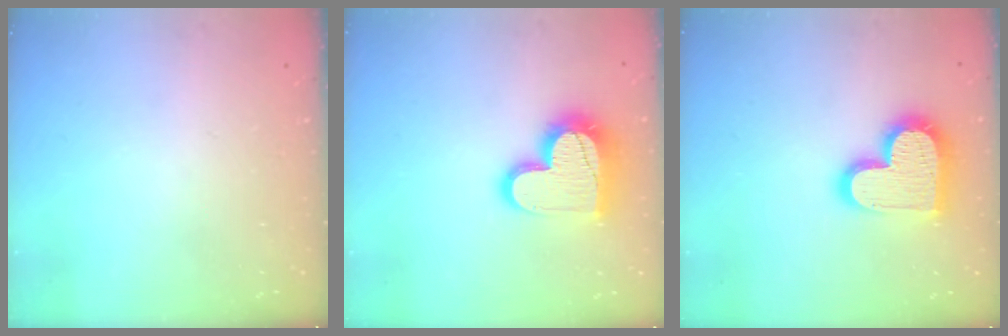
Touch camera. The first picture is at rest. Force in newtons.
{"total": 18.1, "press": 18.0, "slide": 1.5}
{"total": 17.8, "press": 17.8, "slide": 1.1}